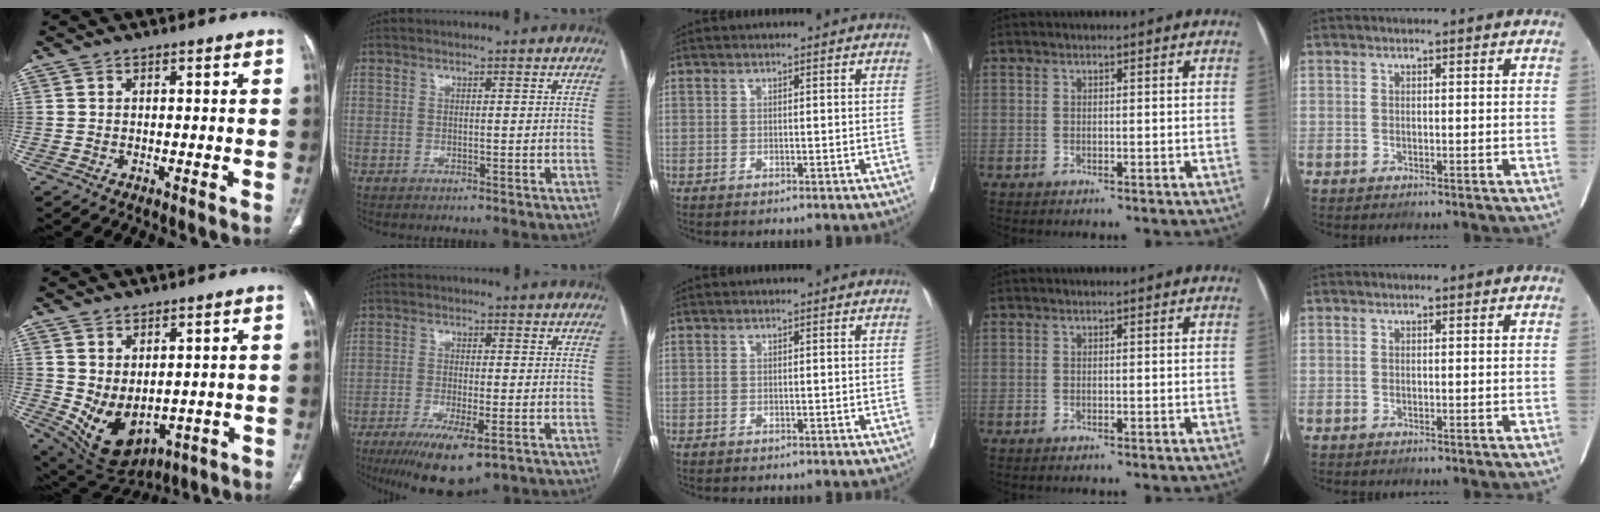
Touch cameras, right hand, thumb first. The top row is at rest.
{"thumb": {"total": 10.8, "force": [-0.4, 6.9, 8.3], "torque": [-0.128, -0.011, 0.031]}, "index": {"total": 10.0, "force": [-5.9, 2.3, 7.7], "torque": [-0.129, -0.023, -0.091]}}